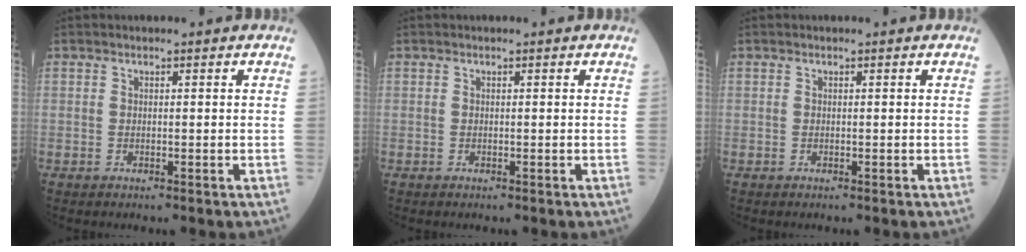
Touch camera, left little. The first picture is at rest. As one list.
[{"total": 0.0}, {"total": 0.0}]